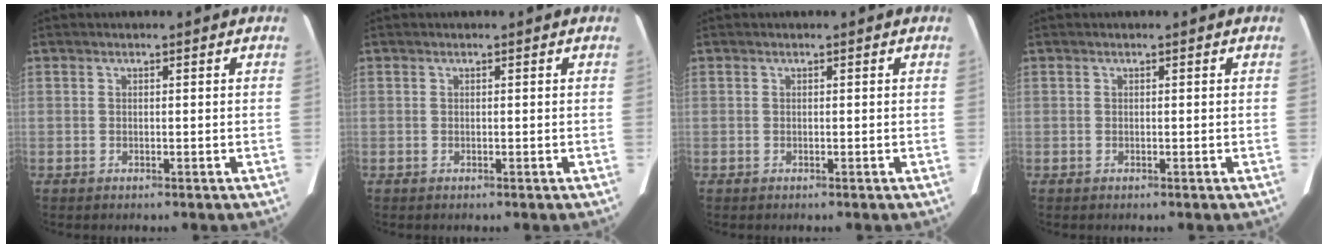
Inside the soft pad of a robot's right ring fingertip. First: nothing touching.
{"total": 0.0}
{"total": 0.0}
{"total": 0.0}